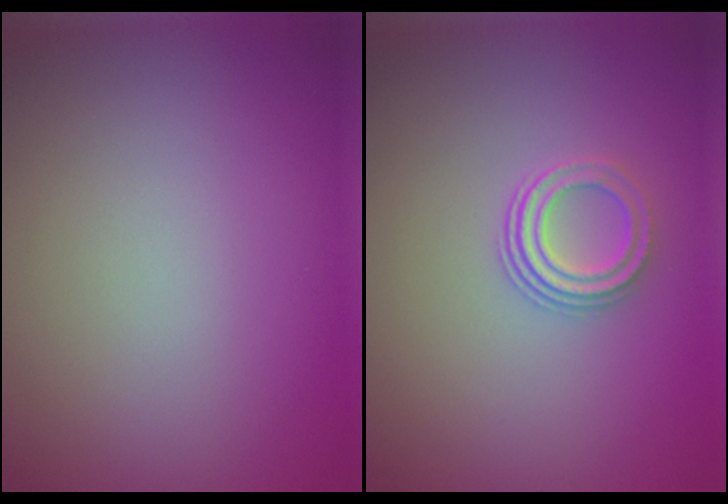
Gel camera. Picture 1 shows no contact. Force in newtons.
{"total": 2.5, "press": 2.1, "slide": 1.4}